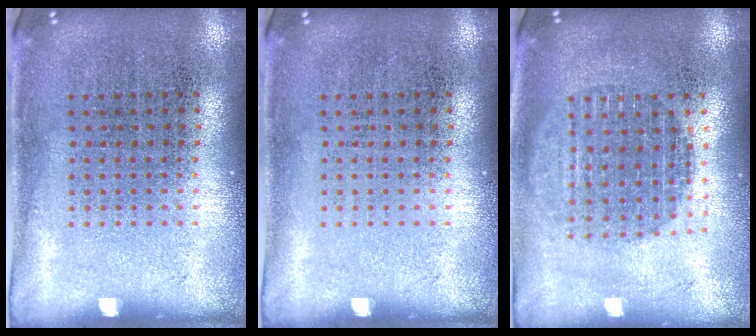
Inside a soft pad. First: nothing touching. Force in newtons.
{"total": 0.0}
{"total": 1.7, "press": 1.4, "slide": 0.9}